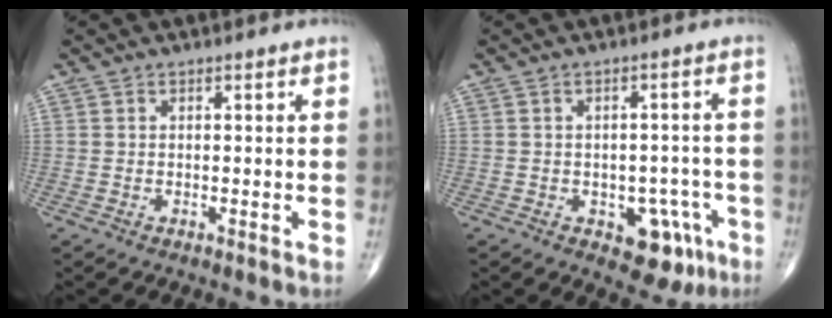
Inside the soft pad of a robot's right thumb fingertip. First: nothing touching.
{"total": 8.2, "force": [-3.7, 5.0, 5.4], "torque": [-0.030, 0.023, -0.039]}